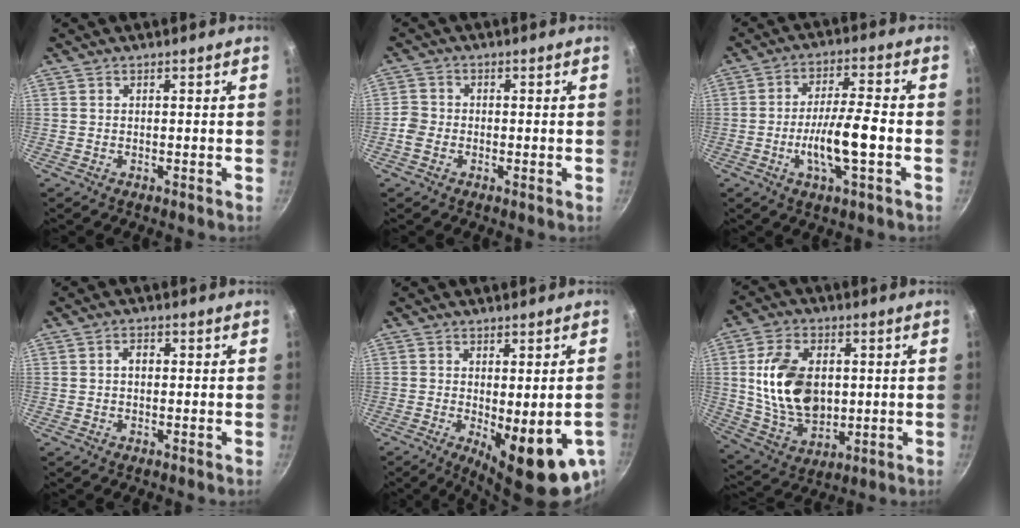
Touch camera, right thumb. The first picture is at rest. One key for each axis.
{"total": 3.1, "fx": -1.3, "fy": 2.4, "fz": 1.4, "tx": -0.027, "ty": 0.016, "tz": -0.030}
{"total": 10.5, "fx": -2.8, "fy": 2.5, "fz": 9.8, "tx": -0.174, "ty": 0.021, "tz": -0.050}
{"total": 2.0, "fx": 0.1, "fy": 1.4, "fz": 1.4, "tx": -0.017, "ty": 0.008, "tz": 0.000}
{"total": 14.5, "fx": -3.8, "fy": 4.6, "fz": 13.2, "tx": -0.157, "ty": -0.021, "tz": -0.035}
{"total": 16.4, "fx": 1.7, "fy": 10.9, "fz": 12.1, "tx": -0.201, "ty": -0.008, "tz": 0.039}